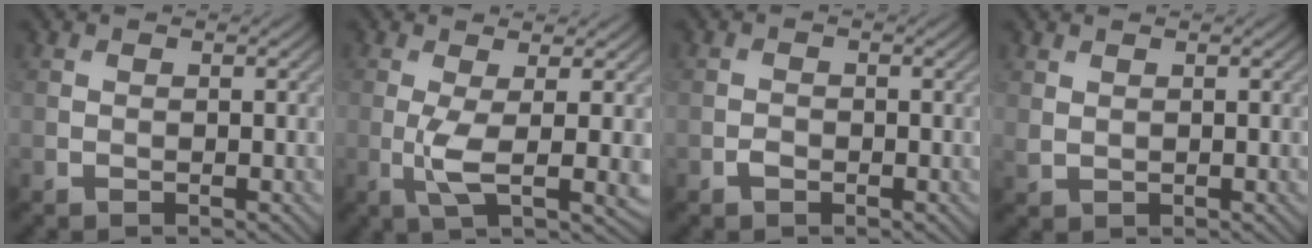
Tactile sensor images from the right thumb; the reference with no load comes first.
{"total": 5.1, "force": [-0.1, 1.0, 5.0], "torque": [-0.106, -0.004, -0.002]}
{"total": 1.0, "force": [-0.7, 0.6, 0.5], "torque": [-0.010, -0.001, -0.015]}
{"total": 0.9, "force": [0.7, 0.5, 0.5], "torque": [-0.017, -0.003, 0.019]}